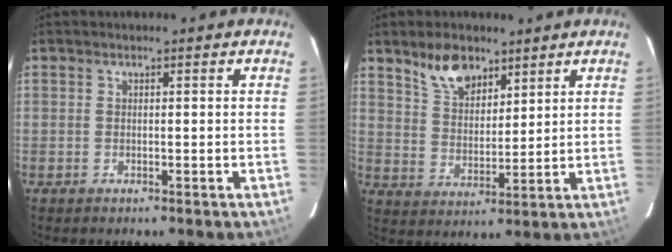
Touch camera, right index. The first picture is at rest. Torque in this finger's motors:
{"motor_torque": [0.14, 0.14, 0.10, 0.04]}